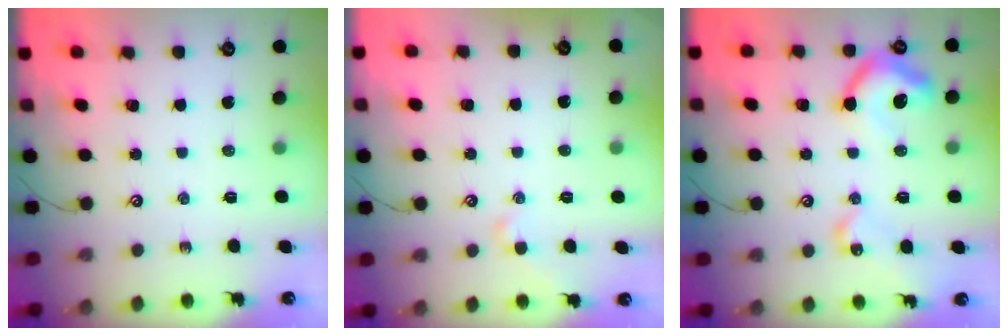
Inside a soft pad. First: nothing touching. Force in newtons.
{"total": 1.9, "press": 1.9, "slide": 0.4}
{"total": 14.2, "press": 14.1, "slide": 1.4}